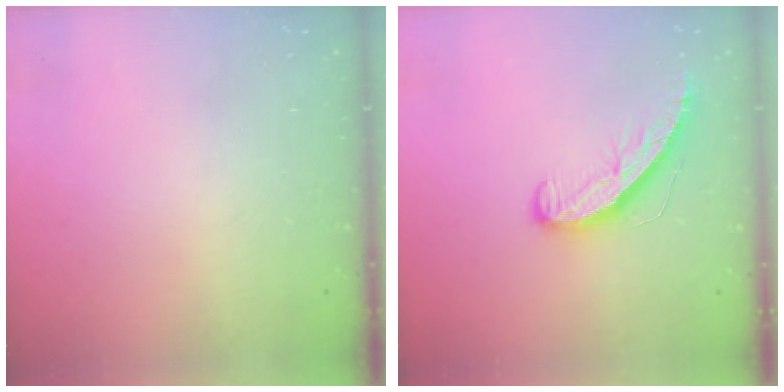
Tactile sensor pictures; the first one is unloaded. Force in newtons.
{"total": 8.6, "press": 8.6, "slide": 0.5}